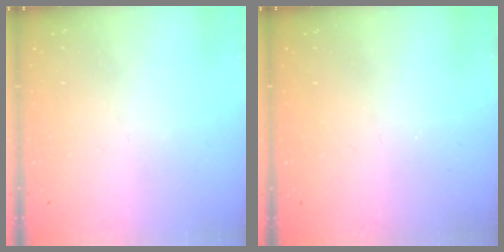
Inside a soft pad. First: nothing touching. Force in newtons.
{"total": 1.1, "press": 1.0, "slide": 0.1}